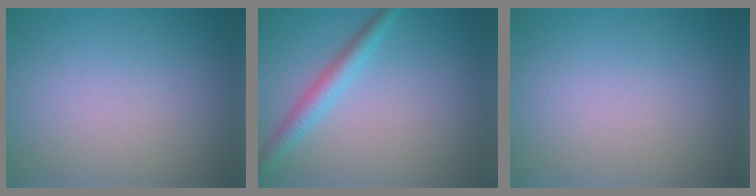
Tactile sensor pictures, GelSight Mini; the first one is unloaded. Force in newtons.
{"total": 2.7, "press": 2.7, "slide": 0.1}
{"total": 0.0}